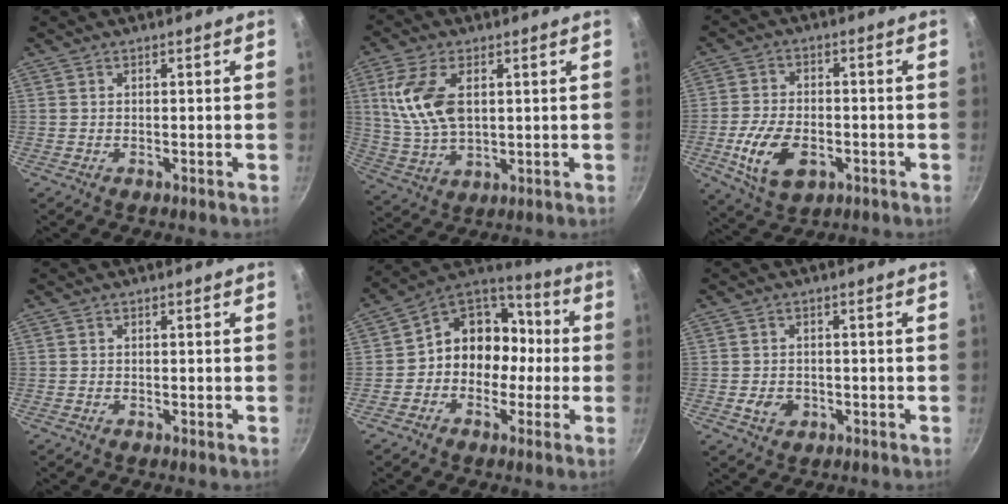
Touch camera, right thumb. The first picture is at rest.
{"total": 12.2, "force": [2.9, 6.9, 9.6], "torque": [-0.185, -0.010, 0.064]}
{"total": 11.5, "force": [-3.6, 6.9, 8.5], "torque": [-0.152, 0.011, -0.060]}
{"total": 0.0}
{"total": 12.9, "force": [-1.7, 11.0, 6.4], "torque": [-0.041, 0.056, -0.046]}
{"total": 3.7, "force": [-1.0, 2.9, 1.9], "torque": [-0.026, 0.008, -0.013]}